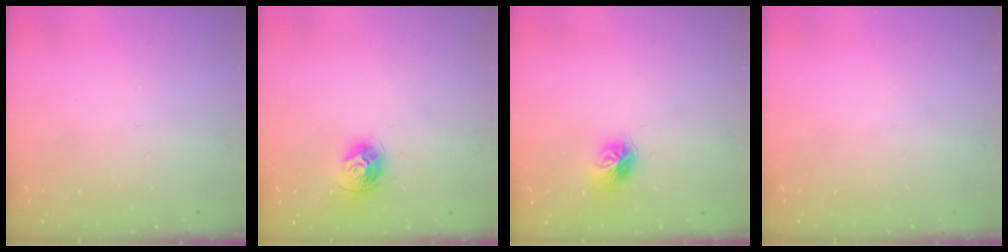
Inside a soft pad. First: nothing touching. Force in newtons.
{"total": 10.5, "press": 10.4, "slide": 0.8}
{"total": 9.4, "press": 9.4, "slide": 0.5}
{"total": 0.0}